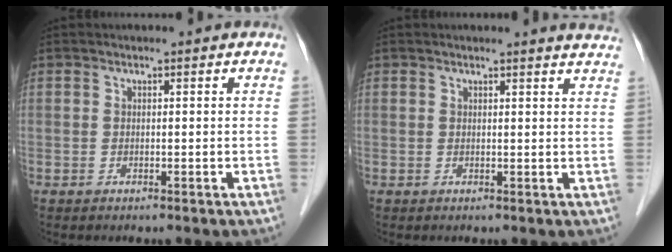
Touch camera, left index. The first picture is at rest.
{"total": 4.7, "force": [4.6, 0.0, 1.0], "torque": [-0.011, -0.011, 0.029]}